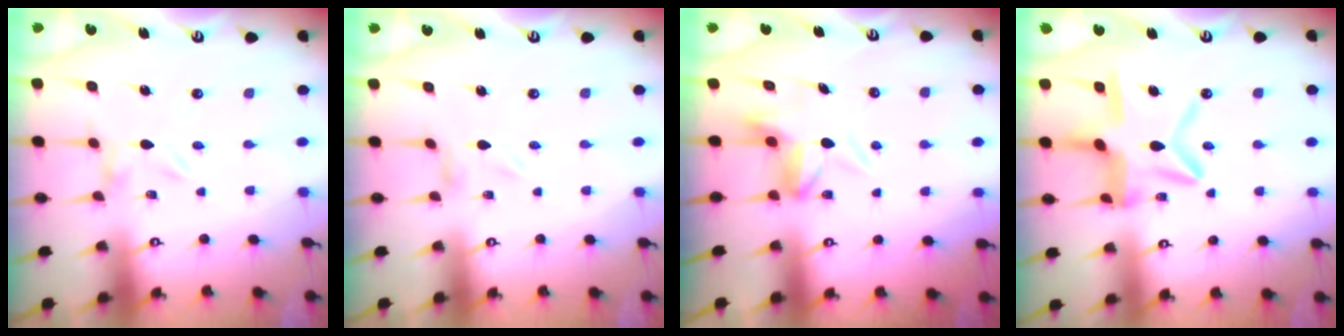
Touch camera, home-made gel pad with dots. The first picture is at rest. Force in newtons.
{"total": 0.6, "press": 0.6, "slide": 0.2}
{"total": 6.4, "press": 6.4, "slide": 0.3}
{"total": 12.5, "press": 12.5, "slide": 0.9}